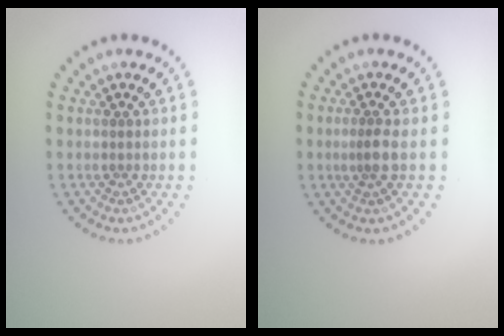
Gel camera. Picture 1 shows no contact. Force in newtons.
{"total": 1.2, "press": 0.9, "slide": 0.8}